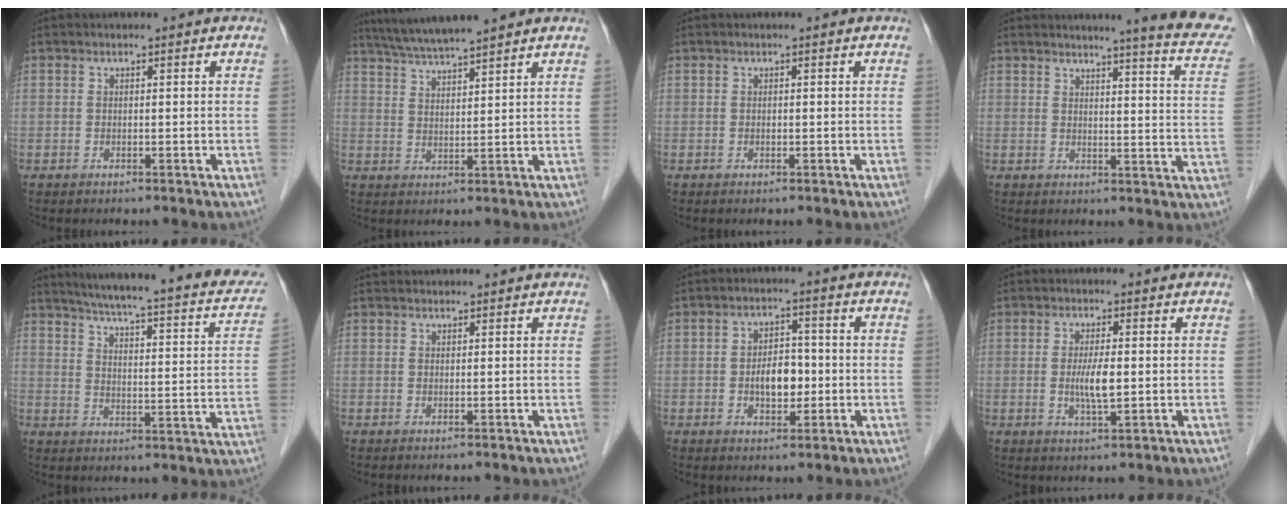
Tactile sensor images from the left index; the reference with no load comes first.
{"total": 8.7, "force": [7.7, -0.4, 4.1], "torque": [-0.073, 0.022, 0.127]}
{"total": 0.0}
{"total": 12.7, "force": [11.1, -0.3, 6.1], "torque": [-0.060, -0.060, 0.102]}
{"total": 25.6, "force": [21.3, 3.6, 13.8], "torque": [-0.193, -0.025, 0.255]}
{"total": 2.1, "force": [2.1, 0.2, 0.3], "torque": [-0.006, 0.027, 0.033]}
{"total": 5.2, "force": [-0.9, 3.0, 4.1], "torque": [-0.070, 0.005, -0.014]}
{"total": 4.0, "force": [-0.3, 0.6, 3.9], "torque": [-0.078, -0.010, -0.004]}